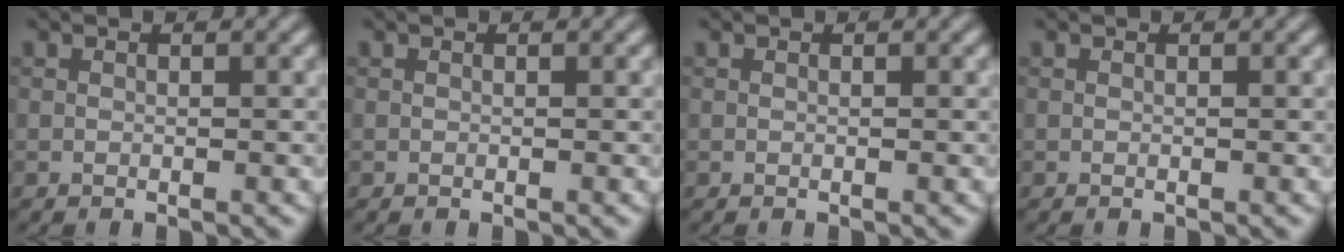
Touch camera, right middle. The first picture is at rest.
{"total": 0.0}
{"total": 0.0}
{"total": 0.0}